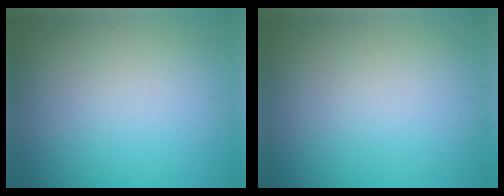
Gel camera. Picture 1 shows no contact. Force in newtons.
{"total": 0.0}